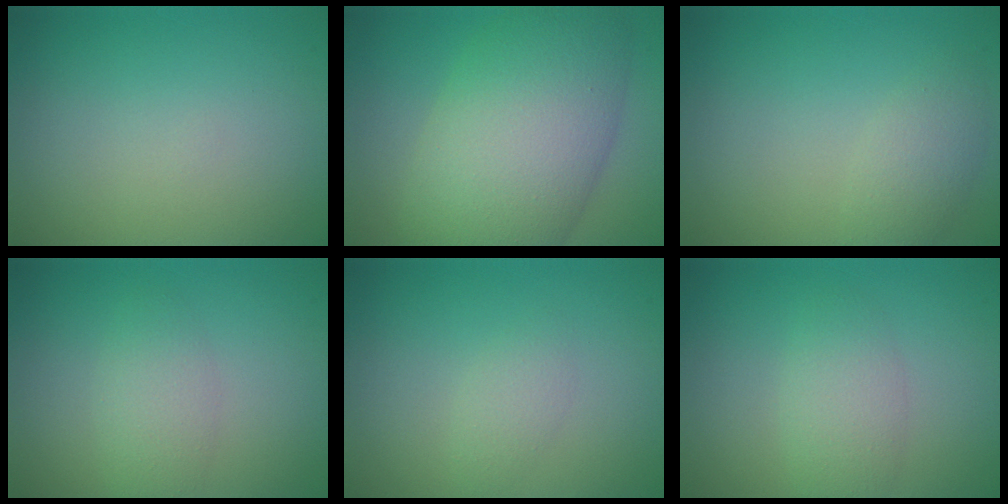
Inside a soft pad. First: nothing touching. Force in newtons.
{"total": 10.8, "press": 10.8, "slide": 0.1}
{"total": 1.9, "press": 1.9, "slide": 0.1}
{"total": 2.3, "press": 2.3, "slide": 0.1}
{"total": 1.2, "press": 1.2, "slide": 0.1}
{"total": 2.4, "press": 2.4, "slide": 0.1}